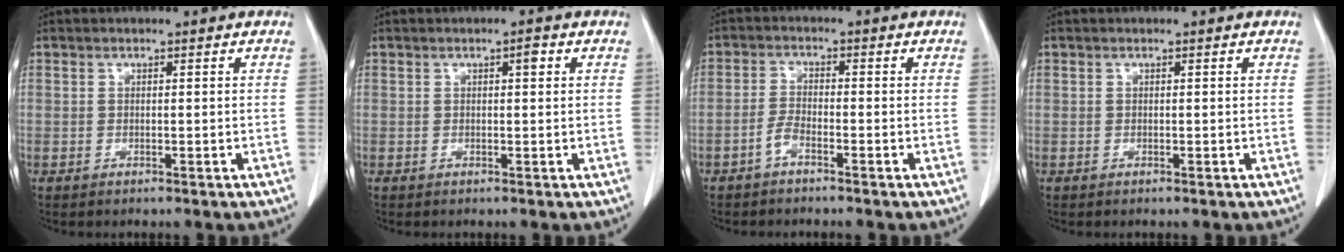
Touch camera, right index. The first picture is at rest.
{"total": 1.3, "force": [0.5, 0.3, 1.1], "torque": [-0.014, 0.004, 0.005]}
{"total": 2.3, "force": [-1.7, 0.5, 1.5], "torque": [-0.033, 0.003, -0.038]}
{"total": 0.0}